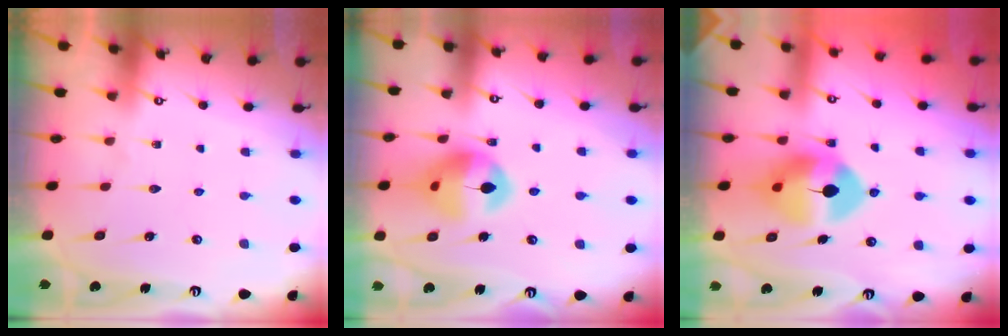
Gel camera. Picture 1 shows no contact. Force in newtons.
{"total": 14.8, "press": 14.7, "slide": 1.7}
{"total": 10.0, "press": 9.9, "slide": 1.3}